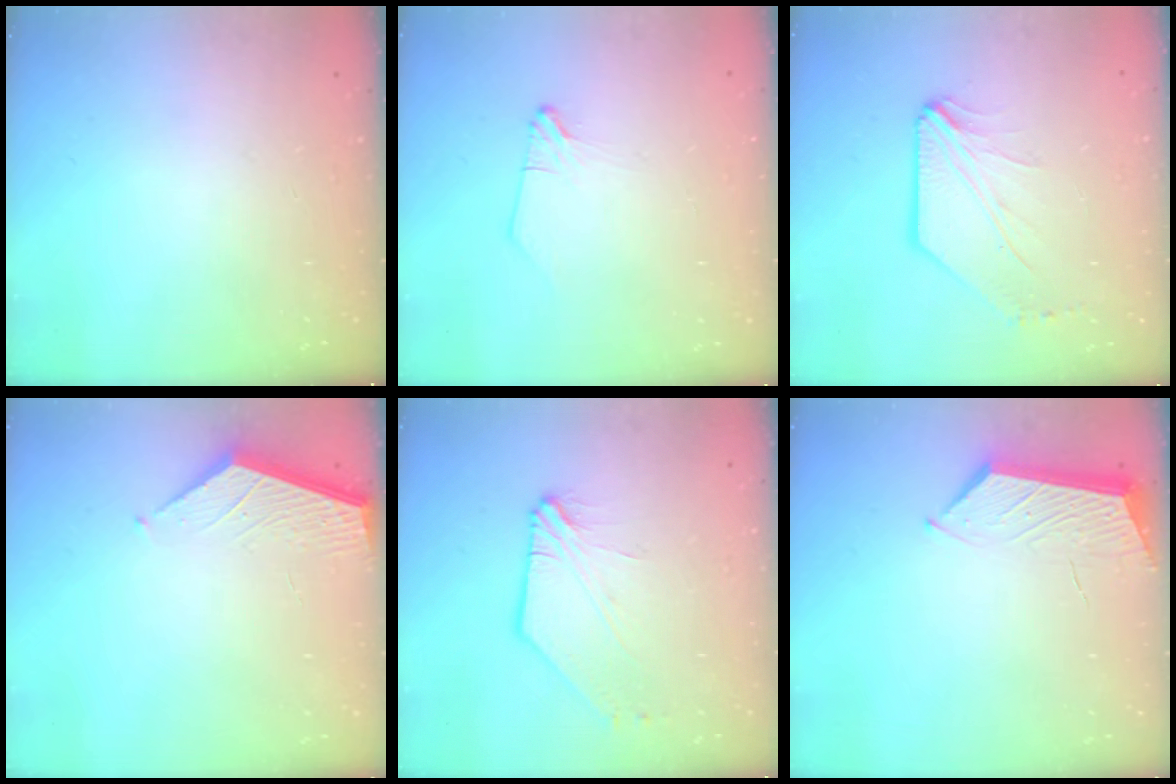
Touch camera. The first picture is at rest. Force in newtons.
{"total": 1.0, "press": 1.0, "slide": 0.1}
{"total": 3.6, "press": 3.5, "slide": 0.4}
{"total": 2.1, "press": 2.1, "slide": 0.2}
{"total": 3.6, "press": 3.6, "slide": 0.5}
{"total": 5.5, "press": 5.5, "slide": 0.7}